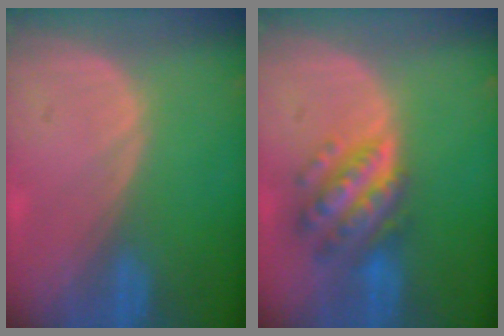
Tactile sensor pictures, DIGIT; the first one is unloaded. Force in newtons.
{"total": 7.6, "press": 7.6, "slide": 0.6}